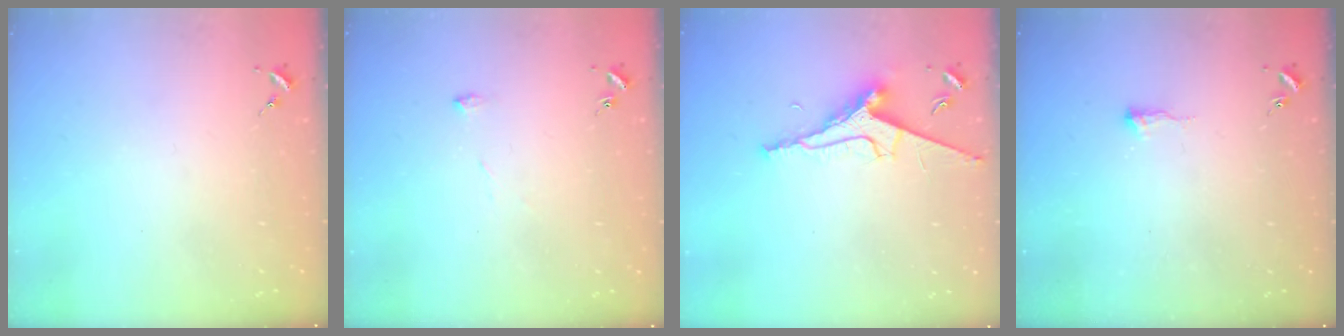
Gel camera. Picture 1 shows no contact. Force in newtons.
{"total": 5.8, "press": 5.8, "slide": 0.3}
{"total": 9.1, "press": 9.0, "slide": 1.2}
{"total": 4.4, "press": 4.3, "slide": 0.6}